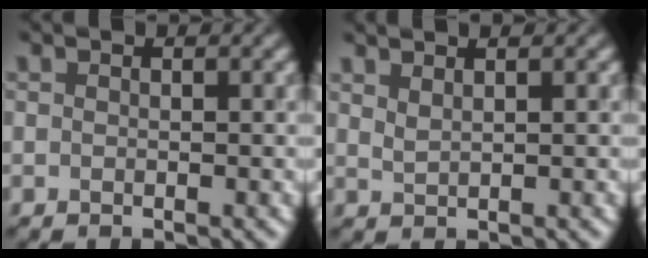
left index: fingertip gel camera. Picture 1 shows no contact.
{"total": 1.1, "force": [1.1, 0.0, 0.0], "torque": [0.002, 0.007, 0.026]}